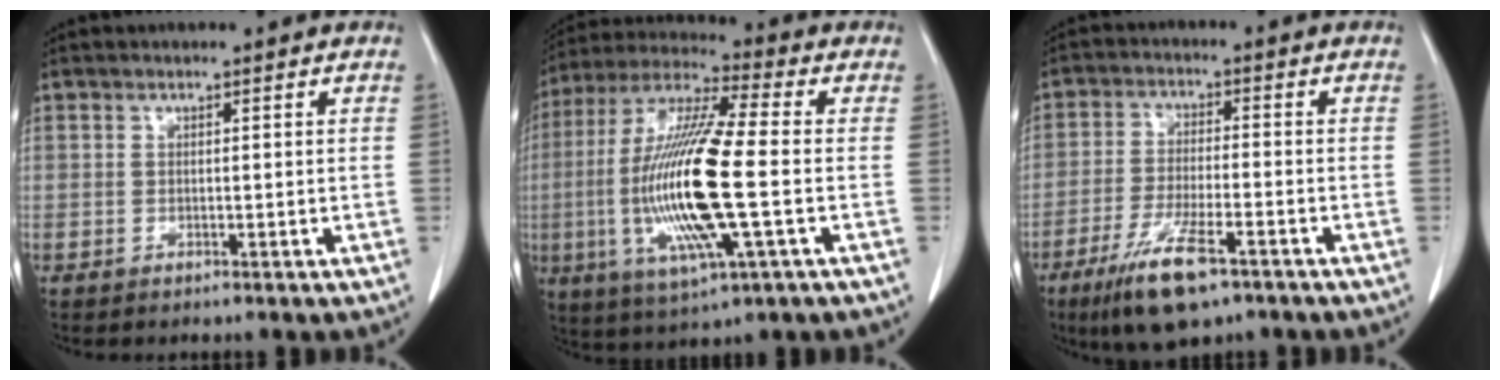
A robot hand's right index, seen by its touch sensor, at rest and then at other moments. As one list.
[{"total": 18.6, "force": [-2.8, 1.9, 18.3], "torque": [-0.385, -0.012, -0.053]}, {"total": 10.1, "force": [-6.3, 2.1, 7.7], "torque": [-0.148, -0.021, -0.107]}]